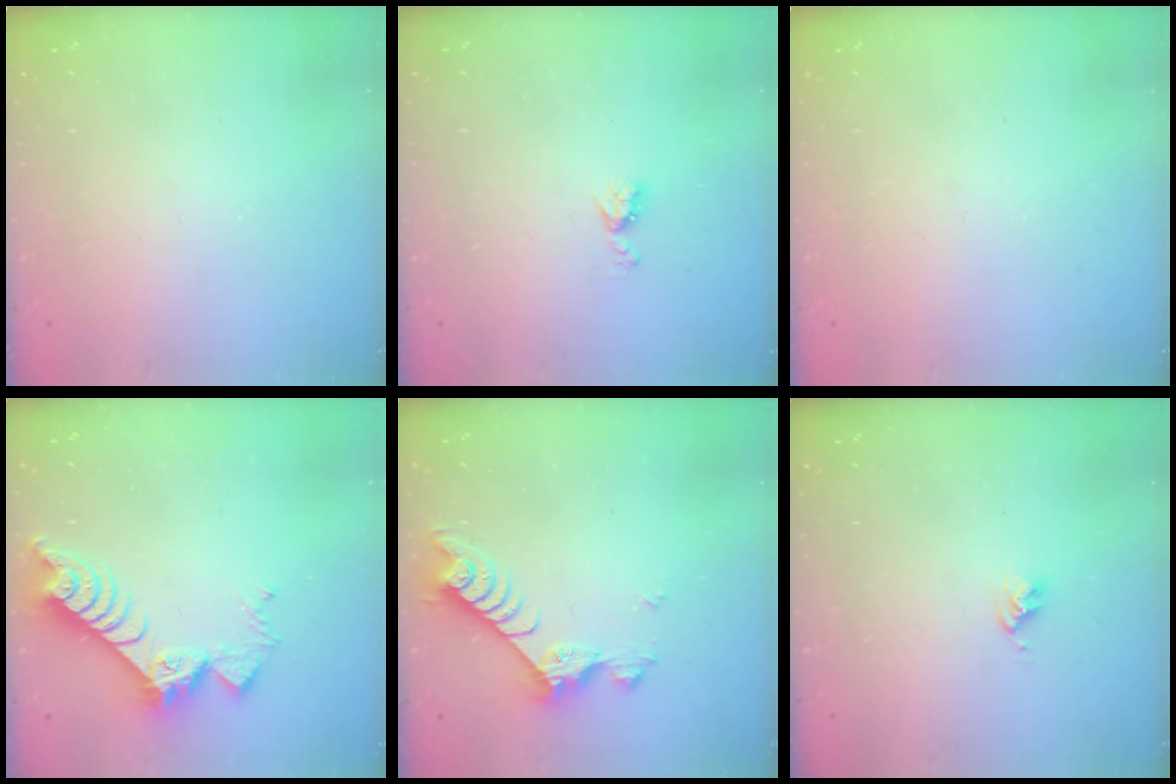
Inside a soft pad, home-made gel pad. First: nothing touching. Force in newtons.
{"total": 4.5, "press": 4.5, "slide": 0.5}
{"total": 0.0}
{"total": 9.8, "press": 9.7, "slide": 0.9}
{"total": 7.0, "press": 7.0, "slide": 0.5}
{"total": 2.7, "press": 2.6, "slide": 0.4}